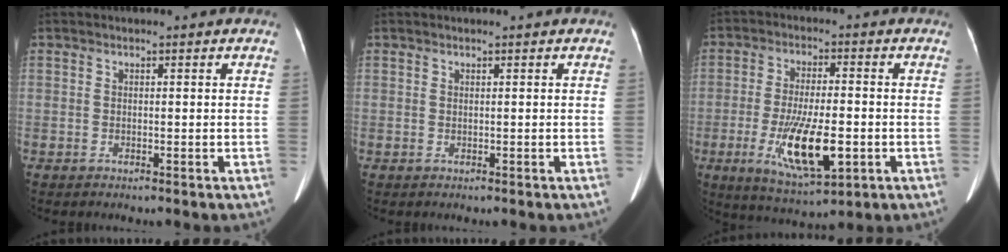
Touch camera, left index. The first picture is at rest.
{"total": 0.0}
{"total": 11.8, "force": [-3.3, 3.3, 10.9], "torque": [-0.206, -0.018, -0.048]}